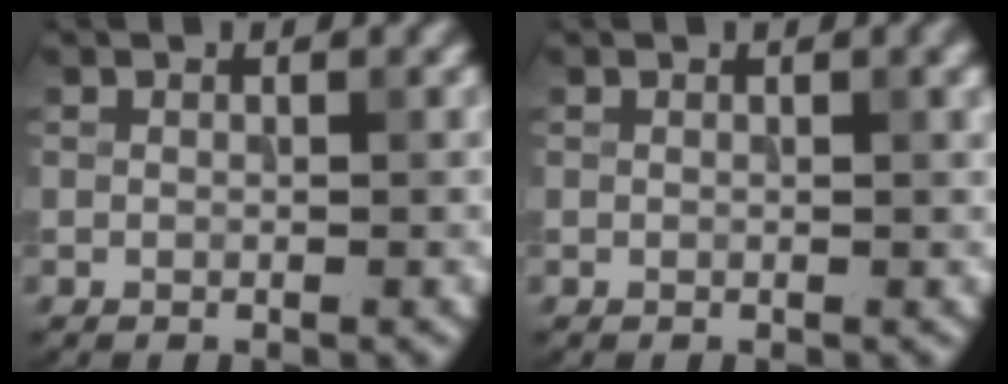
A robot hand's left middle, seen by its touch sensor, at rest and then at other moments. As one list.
[{"total": 1.1, "force": [0.5, 0.2, 0.9], "torque": [-0.016, 0.002, 0.010]}]